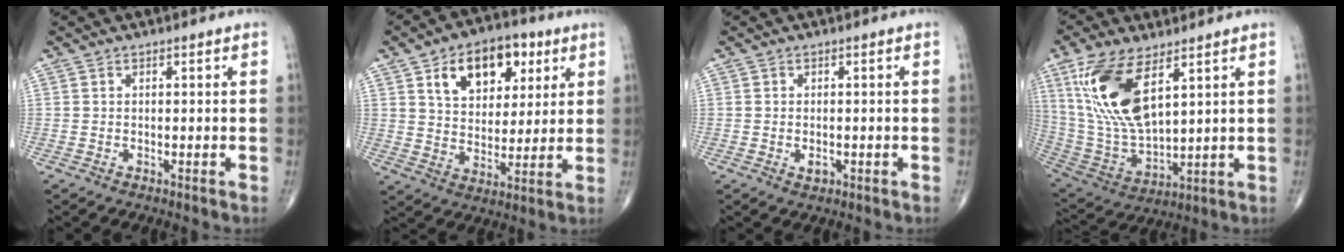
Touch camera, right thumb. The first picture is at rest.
{"total": 15.0, "force": [6.4, 9.7, 9.5], "torque": [-0.104, -0.015, 0.109]}
{"total": 1.8, "force": [-0.5, 1.2, 1.2], "torque": [-0.016, 0.000, -0.005]}
{"total": 17.1, "force": [7.4, 7.3, 13.6], "torque": [-0.273, -0.029, 0.157]}